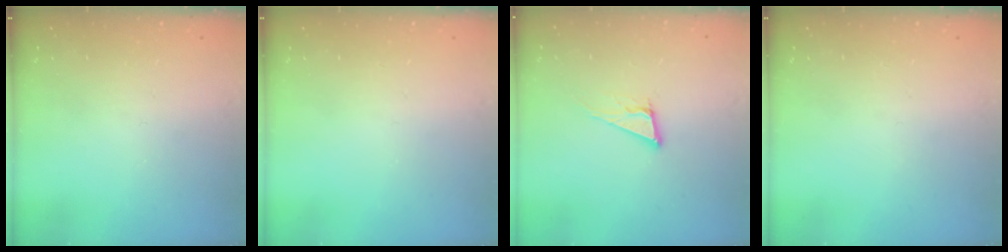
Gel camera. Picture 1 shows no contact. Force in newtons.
{"total": 0.0}
{"total": 9.8, "press": 9.2, "slide": 3.3}
{"total": 0.0}